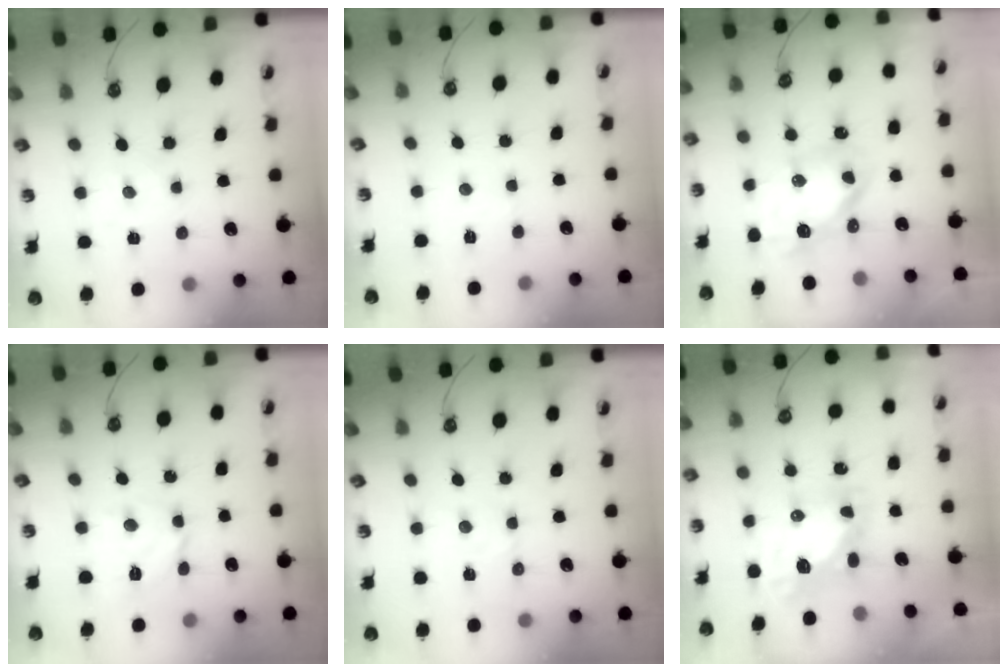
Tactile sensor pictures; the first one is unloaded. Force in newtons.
{"total": 2.5, "press": 2.5, "slide": 0.4}
{"total": 10.4, "press": 10.4, "slide": 0.8}
{"total": 10.6, "press": 10.5, "slide": 1.3}
{"total": 2.5, "press": 2.5, "slide": 0.4}
{"total": 8.3, "press": 8.2, "slide": 1.2}